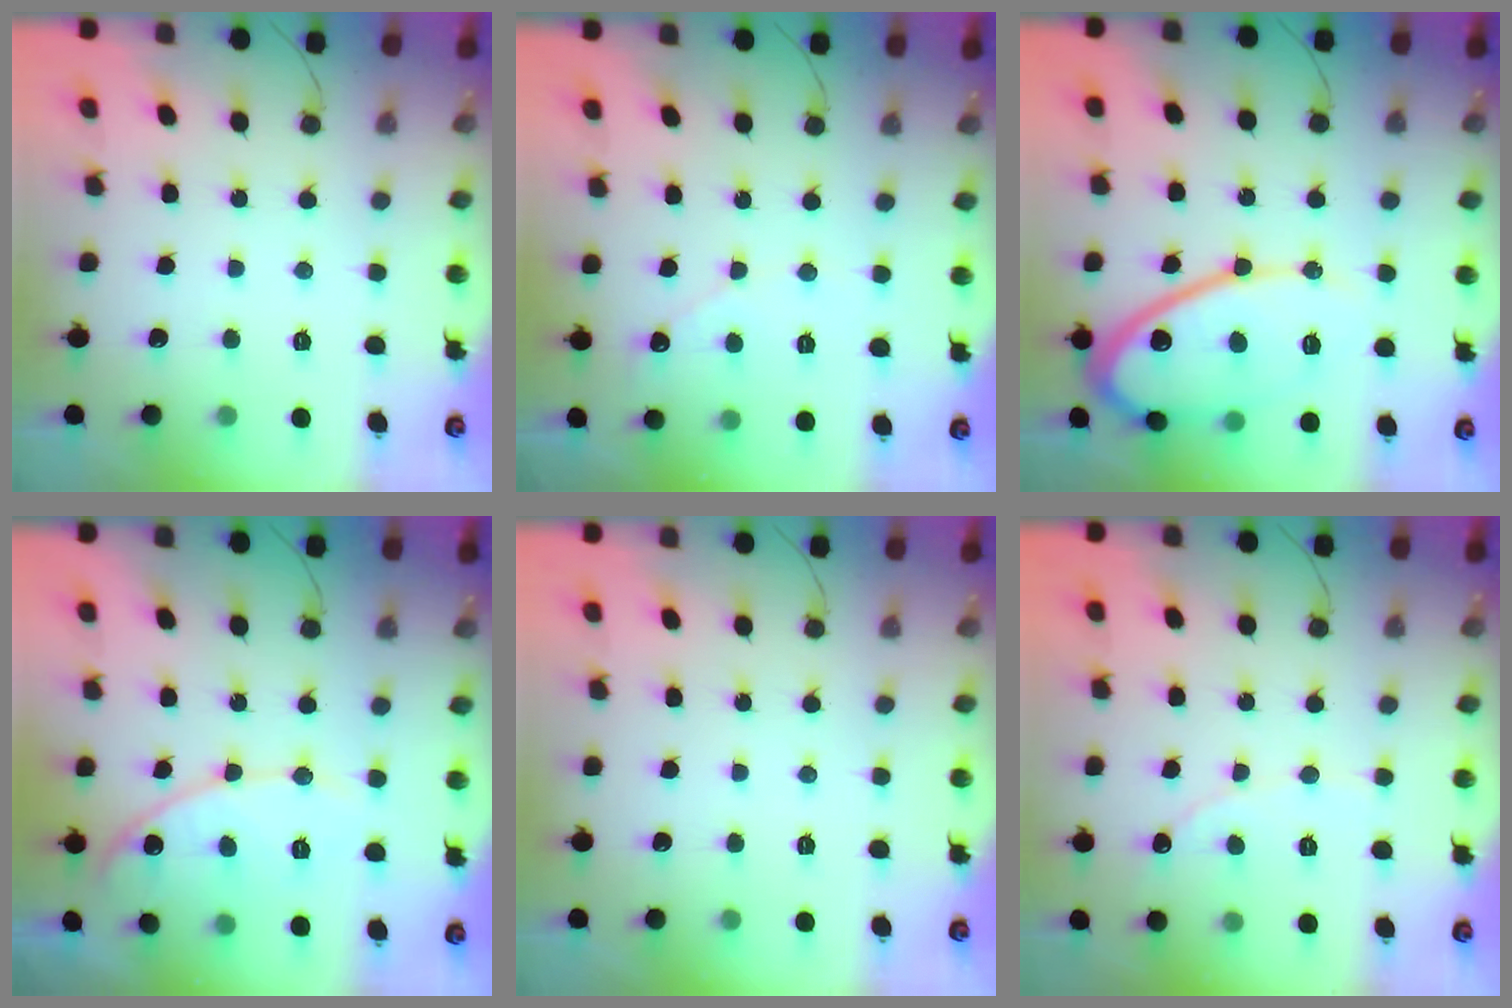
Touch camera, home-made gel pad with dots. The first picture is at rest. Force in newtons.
{"total": 2.3, "press": 2.3, "slide": 0.1}
{"total": 15.4, "press": 15.4, "slide": 1.3}
{"total": 11.2, "press": 11.2, "slide": 0.9}
{"total": 0.0}
{"total": 1.8, "press": 1.8, "slide": 0.1}